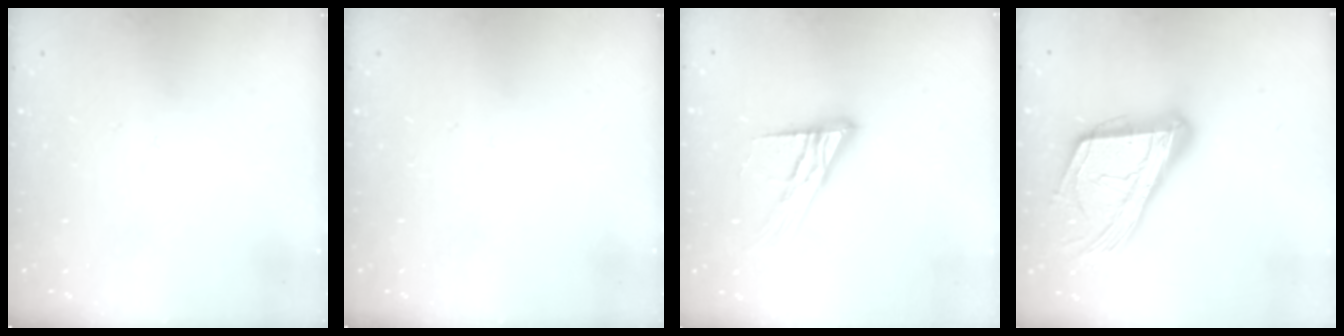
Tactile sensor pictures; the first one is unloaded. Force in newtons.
{"total": 0.0}
{"total": 13.1, "press": 13.1, "slide": 1.0}
{"total": 21.0, "press": 20.8, "slide": 2.7}